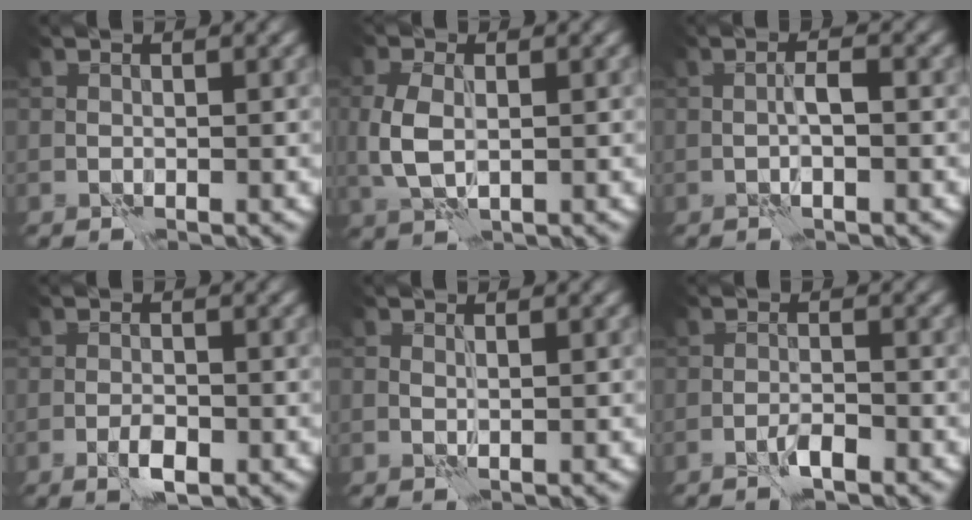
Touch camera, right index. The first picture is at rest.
{"total": 3.4, "force": [0.3, 2.1, 2.7], "torque": [-0.070, -0.003, 0.007]}
{"total": 1.2, "force": [-0.1, -0.1, 1.2], "torque": [-0.024, 0.006, -0.003]}
{"total": 2.0, "force": [-0.9, 0.6, 1.7], "torque": [-0.030, 0.001, -0.018]}
{"total": 0.6, "force": [0.4, 0.1, 0.3], "torque": [-0.007, -0.002, 0.009]}
{"total": 1.2, "force": [-0.9, 0.0, 0.9], "torque": [-0.016, 0.004, -0.018]}